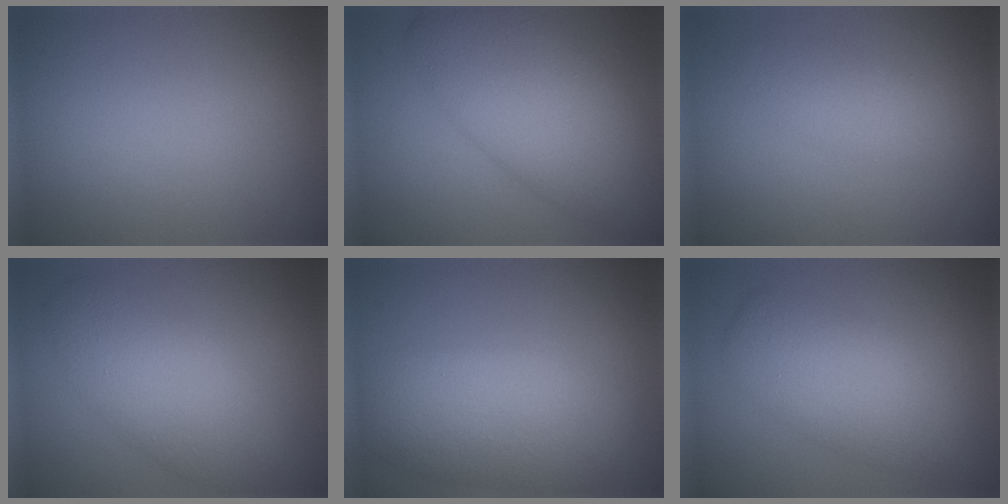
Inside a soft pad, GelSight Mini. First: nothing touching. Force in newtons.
{"total": 8.8, "press": 8.8, "slide": 0.2}
{"total": 2.5, "press": 2.5, "slide": 0.1}
{"total": 5.5, "press": 5.5, "slide": 0.4}
{"total": 7.3, "press": 7.3, "slide": 0.5}
{"total": 5.4, "press": 5.4, "slide": 0.1}